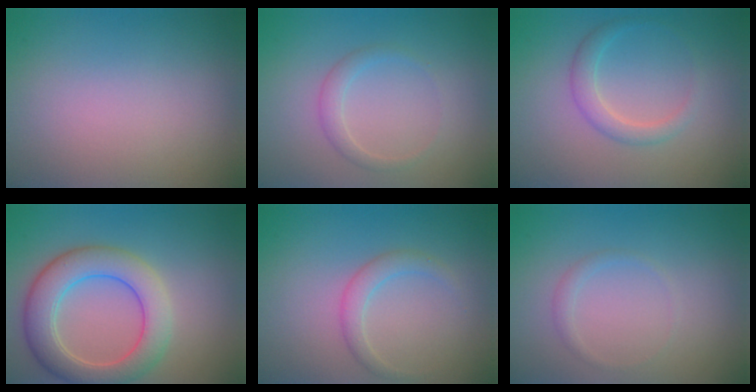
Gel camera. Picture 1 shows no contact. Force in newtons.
{"total": 1.5, "press": 1.5, "slide": 0.0}
{"total": 2.1, "press": 2.1, "slide": 0.1}
{"total": 6.4, "press": 6.4, "slide": 0.3}
{"total": 1.8, "press": 1.8, "slide": 0.1}
{"total": 0.9, "press": 0.9, "slide": 0.1}